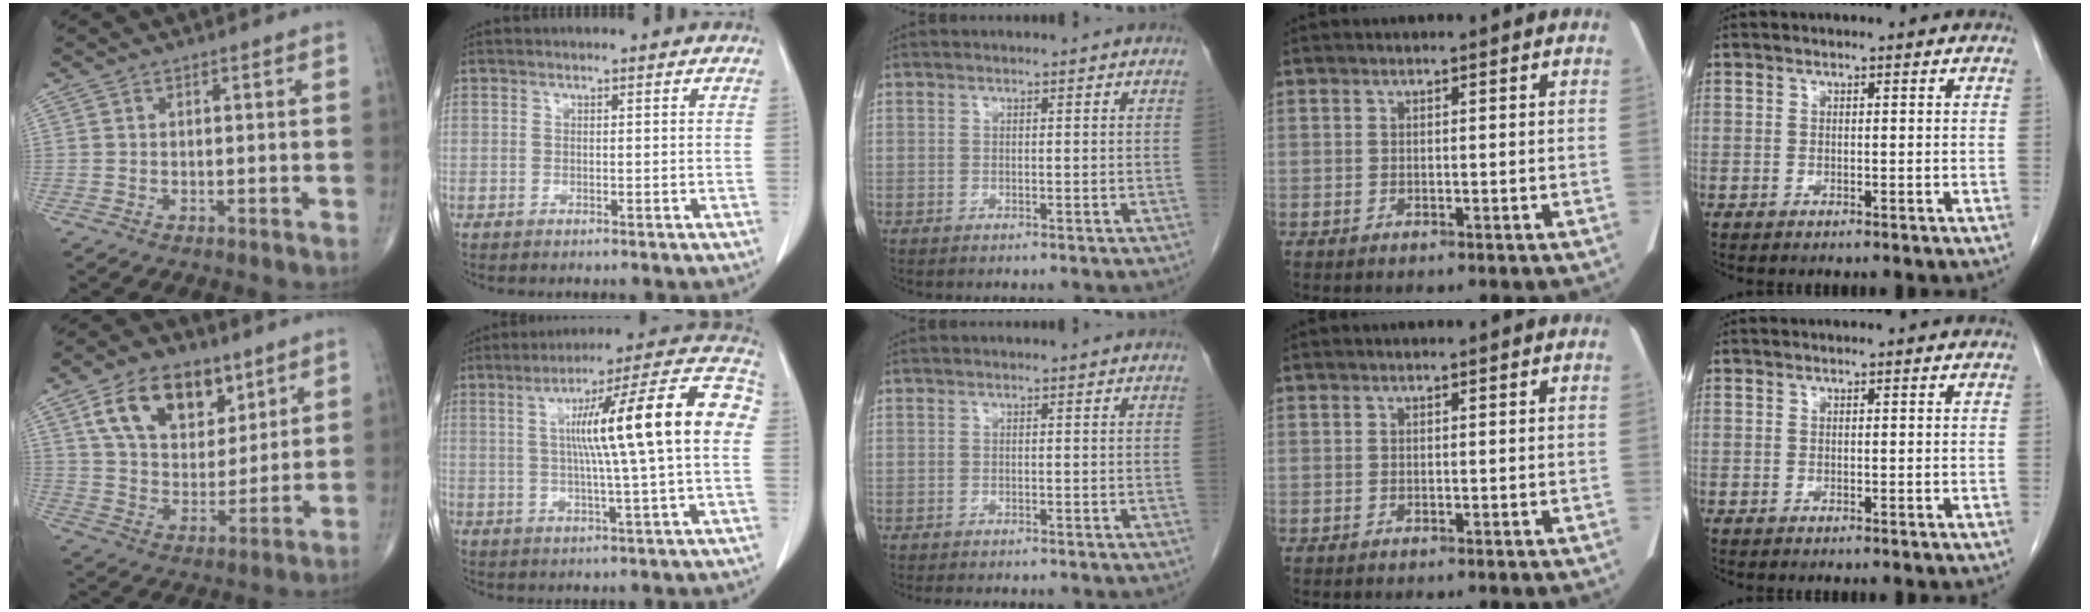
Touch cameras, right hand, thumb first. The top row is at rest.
{"thumb": {"total": 16.4, "force": [8.2, 10.2, 9.9], "torque": [-0.129, -0.031, 0.151]}, "index": {"total": 18.1, "force": [2.0, 0.5, 18.0], "torque": [-0.259, 0.031, 0.020]}, "middle": {"total": 4.6, "force": [-4.0, 1.1, 1.9], "torque": [-0.020, -0.004, -0.047]}}